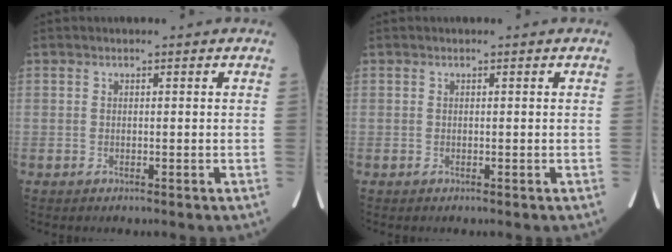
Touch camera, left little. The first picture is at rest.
{"total": 0.0}